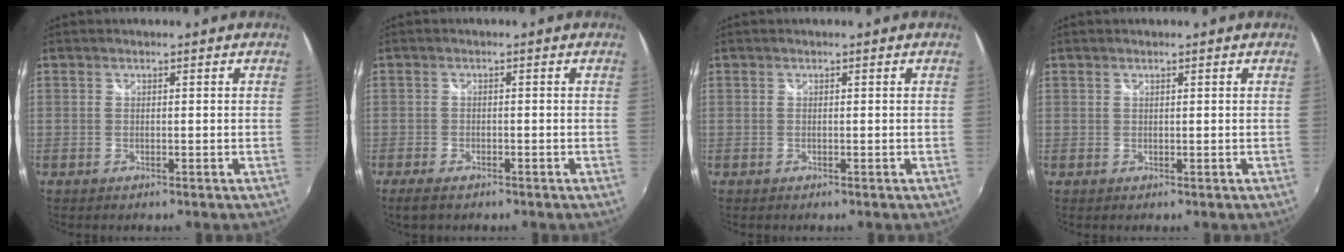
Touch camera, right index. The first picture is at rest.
{"total": 3.7, "force": [-2.7, 1.5, 2.1], "torque": [-0.052, -0.012, -0.047]}
{"total": 0.0}
{"total": 0.6, "force": [0.4, 0.5, -0.1], "torque": [0.004, 0.005, 0.007]}